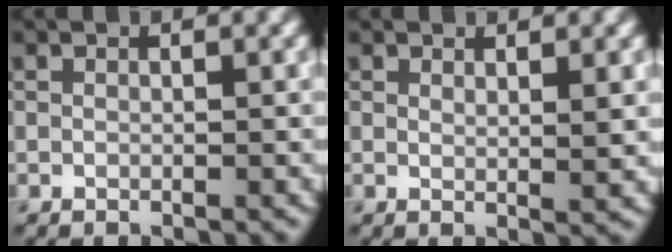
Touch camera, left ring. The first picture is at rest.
{"total": 1.6, "force": [1.0, 0.3, 1.2], "torque": [-0.015, -0.004, 0.016]}